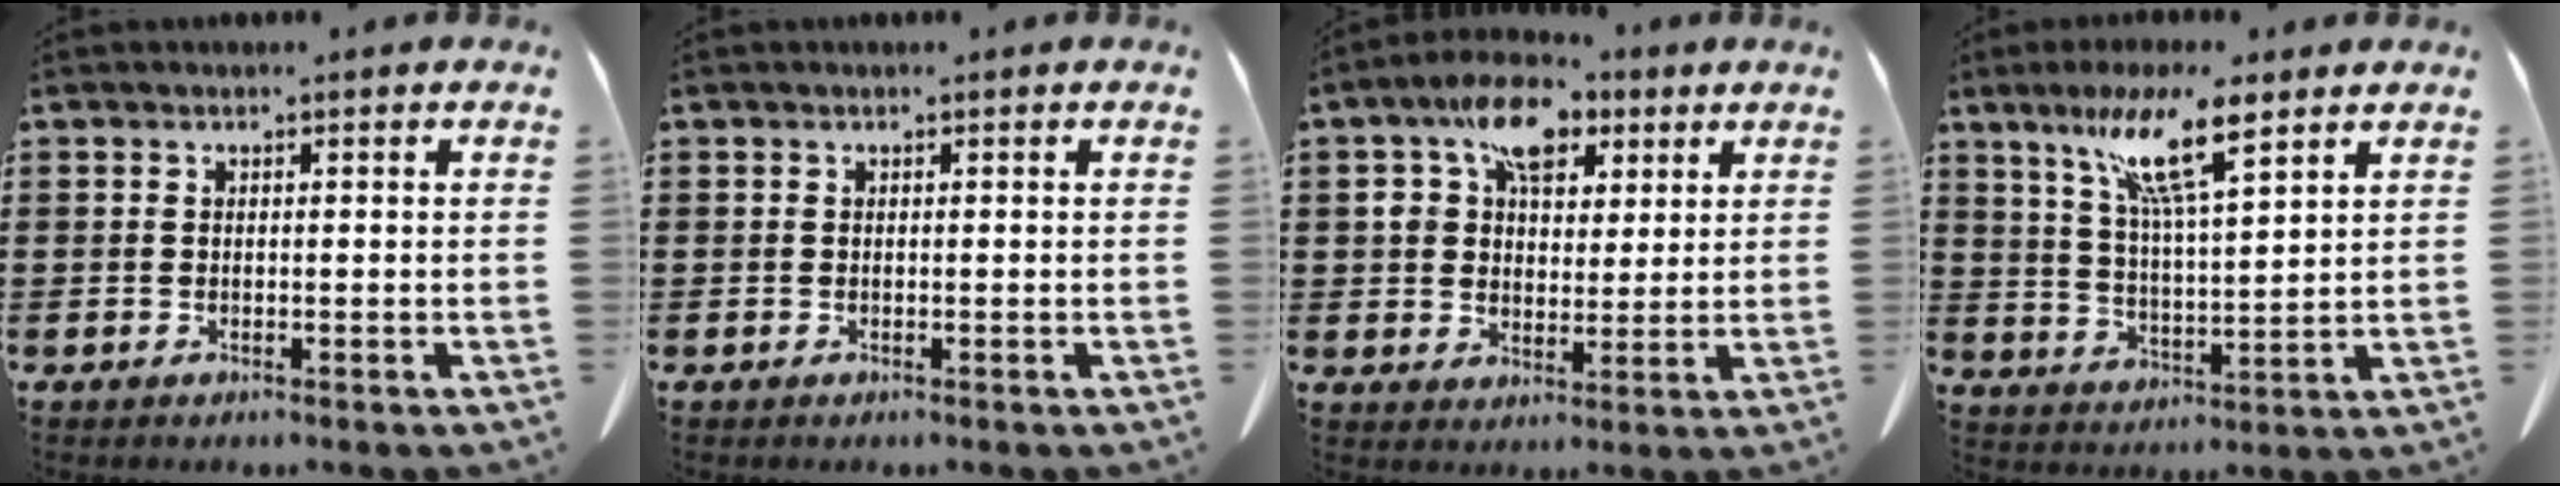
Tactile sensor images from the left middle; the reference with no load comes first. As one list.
[{"total": 0.0}, {"total": 8.8, "force": [4.5, 5.7, 4.9], "torque": [-0.104, 0.013, 0.080]}, {"total": 10.8, "force": [7.3, 1.5, 7.8], "torque": [-0.162, -0.018, 0.123]}]